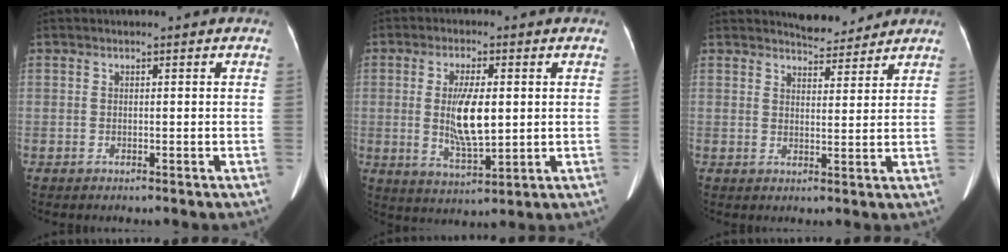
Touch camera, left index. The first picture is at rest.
{"total": 8.4, "force": [0.5, 2.3, 8.0], "torque": [-0.159, -0.006, 0.014]}
{"total": 4.8, "force": [4.7, 1.1, 0.5], "torque": [-0.012, 0.002, 0.068]}